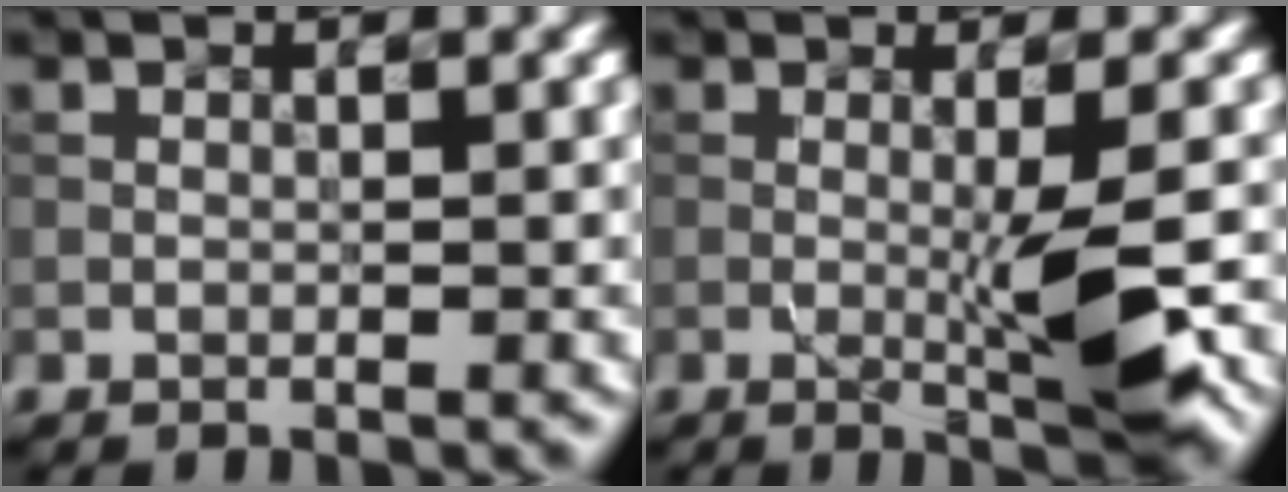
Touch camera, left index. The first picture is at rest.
{"total": 4.7, "force": [-0.7, 0.8, 4.6], "torque": [-0.072, -0.007, -0.001]}